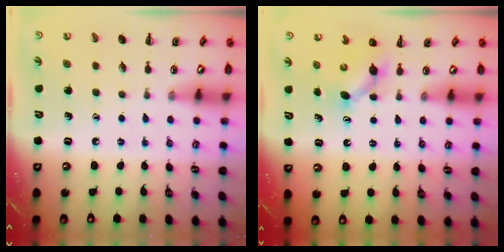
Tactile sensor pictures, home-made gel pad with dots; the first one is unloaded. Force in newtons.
{"total": 4.3, "press": 4.2, "slide": 0.9}